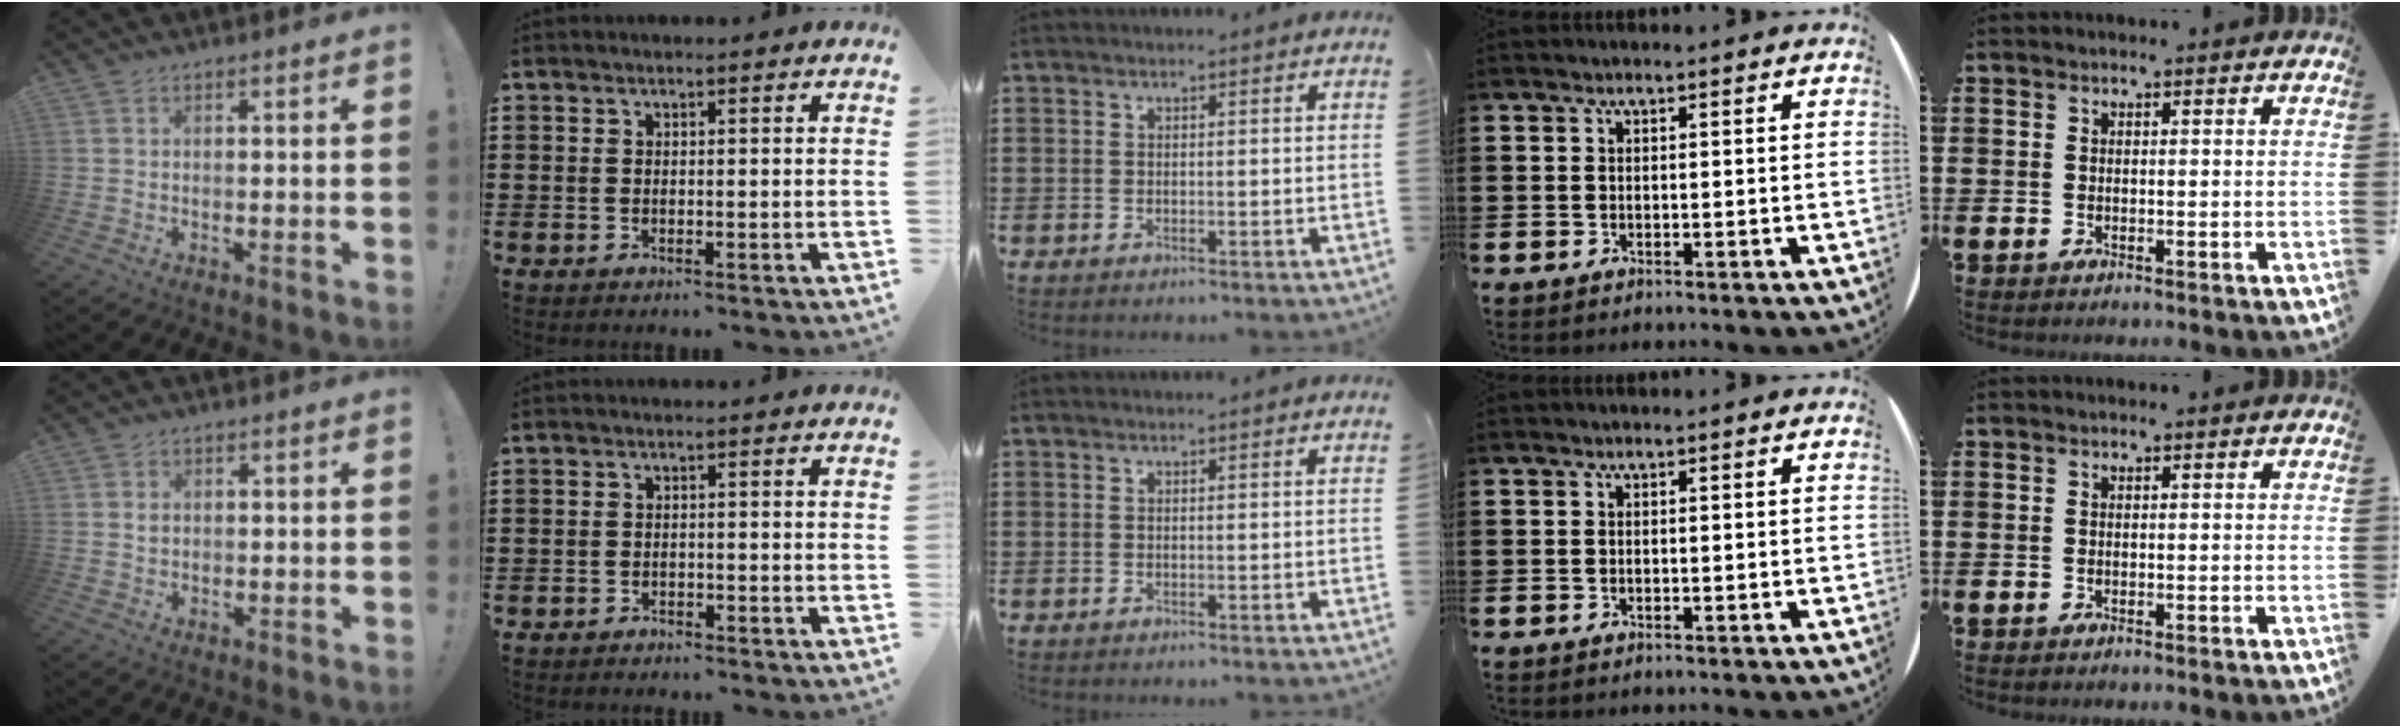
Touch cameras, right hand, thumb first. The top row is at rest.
{"thumb": {"total": 0.9, "force": [0.3, 0.7, 0.3], "torque": [0.007, -0.003, 0.002]}, "index": {"total": 1.0, "force": [-0.9, 0.3, 0.0], "torque": [-0.003, 0.004, -0.021]}}